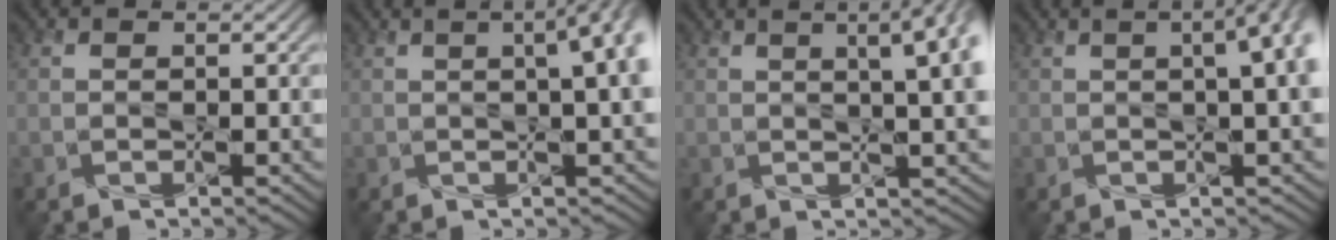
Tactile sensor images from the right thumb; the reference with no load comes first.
{"total": 7.7, "force": [1.1, 2.2, 7.3], "torque": [-0.086, 0.021, 0.005]}
{"total": 9.5, "force": [2.9, 3.2, 8.5], "torque": [-0.096, 0.041, 0.024]}
{"total": 7.6, "force": [1.1, 2.3, 7.2], "torque": [-0.088, 0.018, 0.006]}